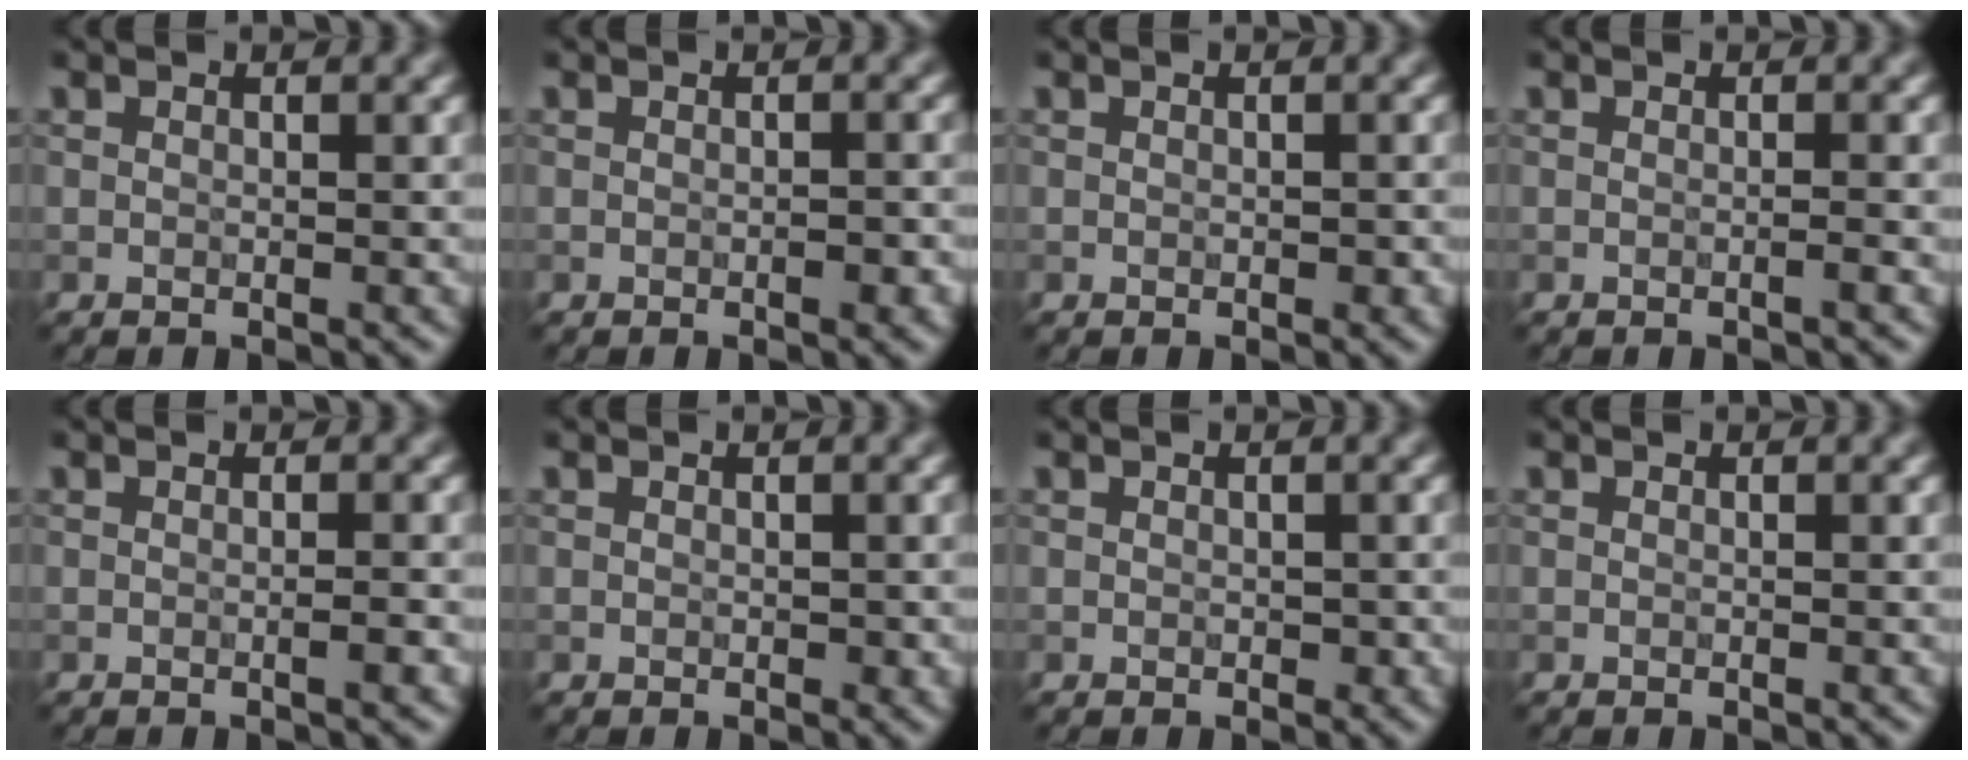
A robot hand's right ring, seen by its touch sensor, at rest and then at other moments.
{"total": 1.2, "force": [-0.4, 0.4, 1.1], "torque": [-0.015, 0.000, -0.005]}
{"total": 0.6, "force": [-0.1, 0.4, 0.5], "torque": [-0.007, -0.002, 0.000]}
{"total": 0.6, "force": [-0.3, 0.0, 0.5], "torque": [-0.006, 0.000, -0.007]}
{"total": 1.1, "force": [-0.3, 0.1, 1.0], "torque": [-0.013, 0.001, -0.006]}
{"total": 0.7, "force": [0.0, 0.6, 0.5], "torque": [-0.004, -0.004, -0.001]}
{"total": 0.7, "force": [0.0, 0.6, 0.4], "torque": [-0.004, -0.005, -0.001]}
{"total": 0.0}